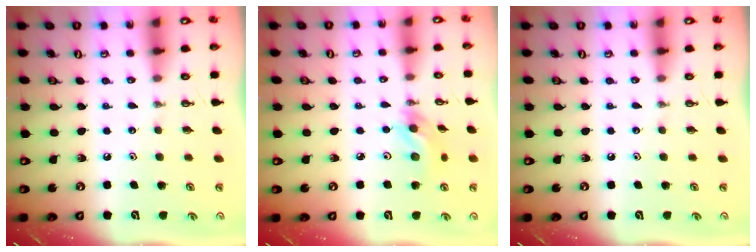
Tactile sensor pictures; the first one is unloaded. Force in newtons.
{"total": 10.4, "press": 10.2, "slide": 2.2}
{"total": 0.0}